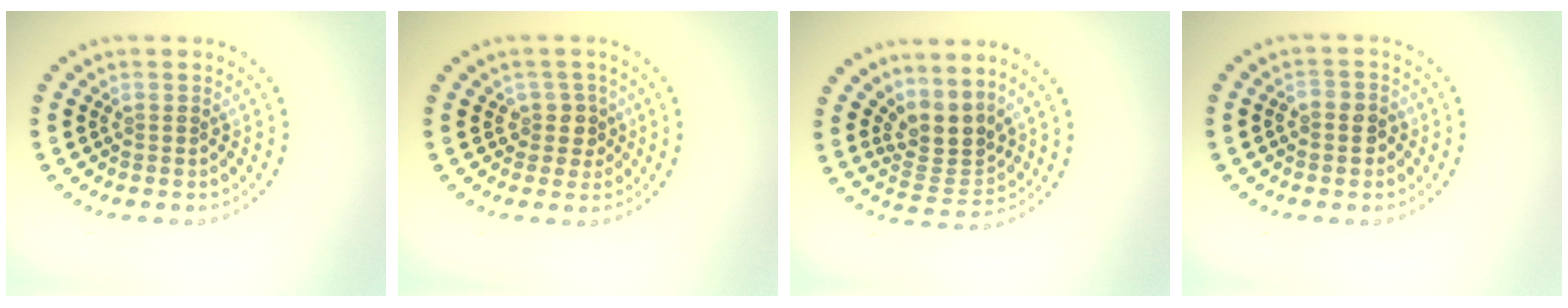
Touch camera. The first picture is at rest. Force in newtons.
{"total": 1.9, "press": 1.6, "slide": 1.2}
{"total": 3.4, "press": 2.4, "slide": 2.3}
{"total": 2.0, "press": 1.9, "slide": 0.5}